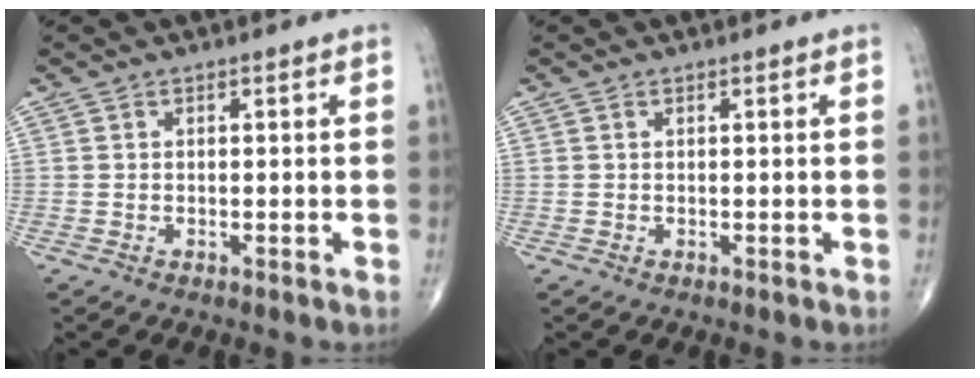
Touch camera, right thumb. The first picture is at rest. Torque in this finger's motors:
{"motor_torque": [0.01, -0.02, 0.07, 0.17, 0.01]}